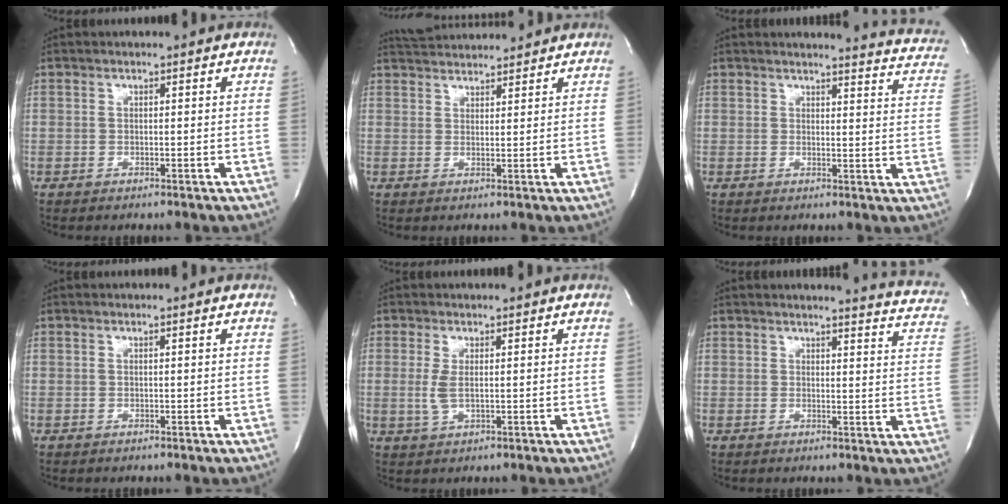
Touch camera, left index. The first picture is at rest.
{"total": 6.9, "force": [6.7, 0.6, 1.4], "torque": [-0.032, 0.028, 0.107]}
{"total": 12.5, "force": [12.2, 1.1, 2.5], "torque": [-0.007, -0.092, 0.097]}
{"total": 0.0}
{"total": 2.7, "force": [0.2, 0.7, 2.6], "torque": [-0.065, -0.003, 0.013]}
{"total": 11.0, "force": [10.8, 0.6, 2.1], "torque": [-0.005, -0.090, 0.082]}